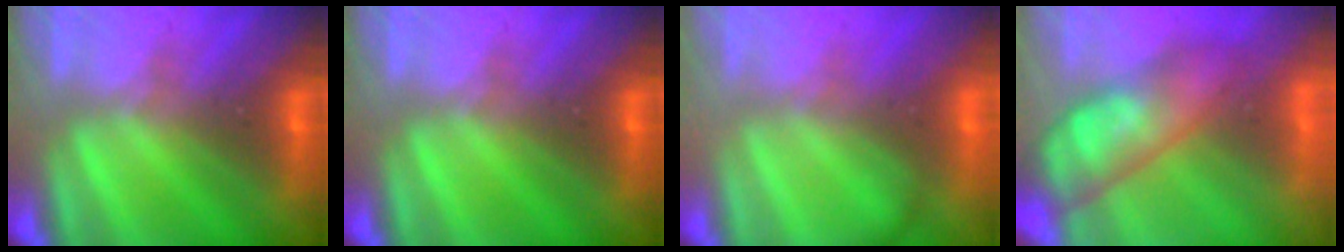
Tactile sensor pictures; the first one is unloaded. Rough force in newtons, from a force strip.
{"total": 0.0}
{"total": 2.1}
{"total": 4.6}